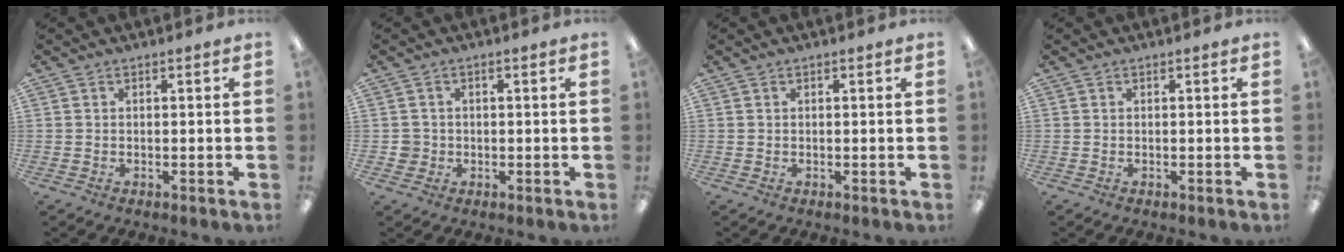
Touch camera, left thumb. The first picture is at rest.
{"total": 2.6, "force": [-0.3, 2.5, 0.4], "torque": [-0.010, 0.006, -0.008]}
{"total": 0.0}
{"total": 0.0}